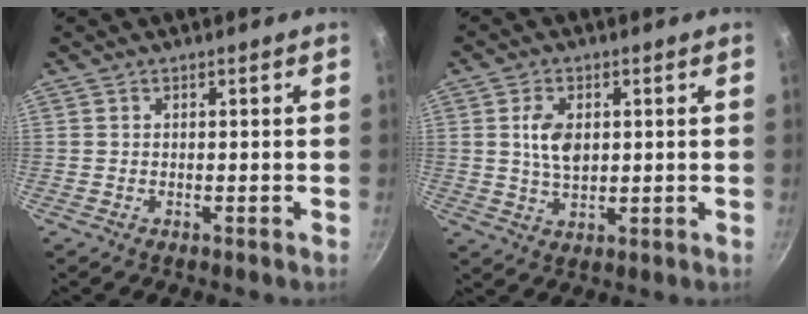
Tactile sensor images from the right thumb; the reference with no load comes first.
{"total": 6.3, "force": [1.2, 3.9, 4.8], "torque": [-0.079, -0.009, 0.022]}